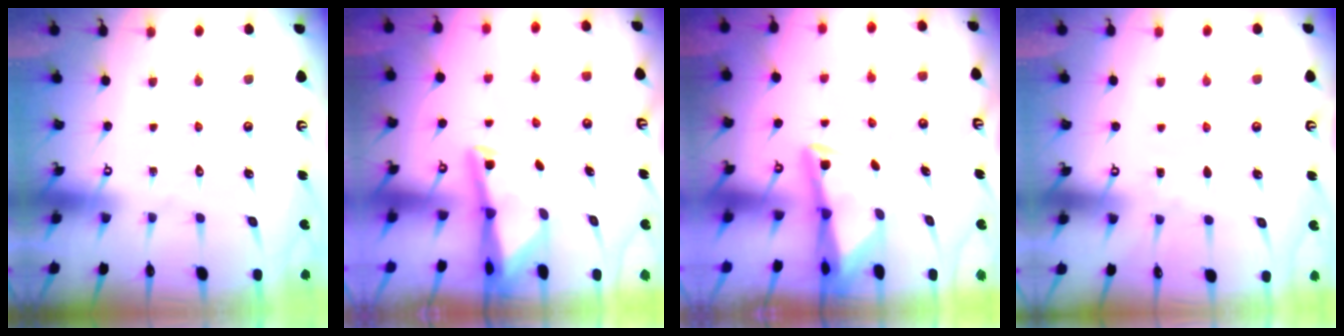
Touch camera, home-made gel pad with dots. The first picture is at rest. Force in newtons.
{"total": 3.0, "press": 3.0, "slide": 0.3}
{"total": 2.9, "press": 2.9, "slide": 0.4}
{"total": 2.9, "press": 2.9, "slide": 0.5}